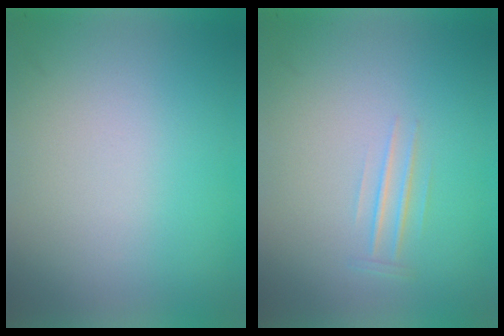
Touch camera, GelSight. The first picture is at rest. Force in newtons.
{"total": 1.1}